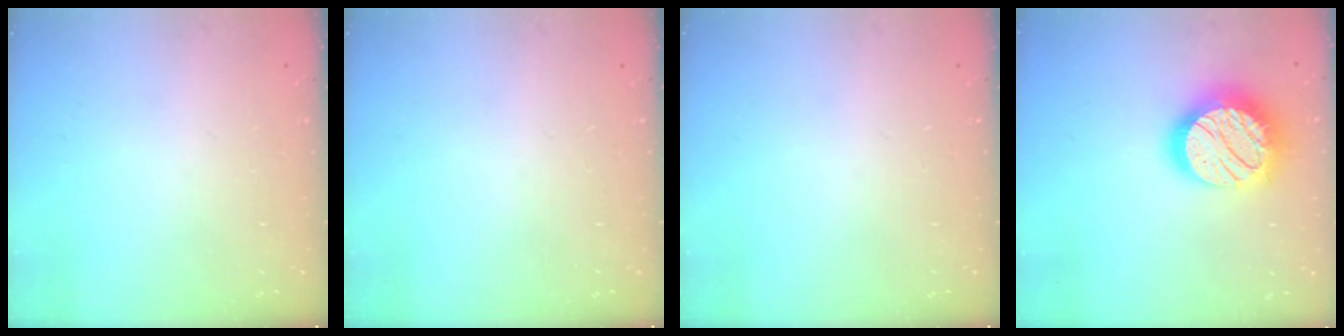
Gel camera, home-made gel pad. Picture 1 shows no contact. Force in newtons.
{"total": 0.0}
{"total": 0.0}
{"total": 20.5, "press": 20.5, "slide": 1.2}